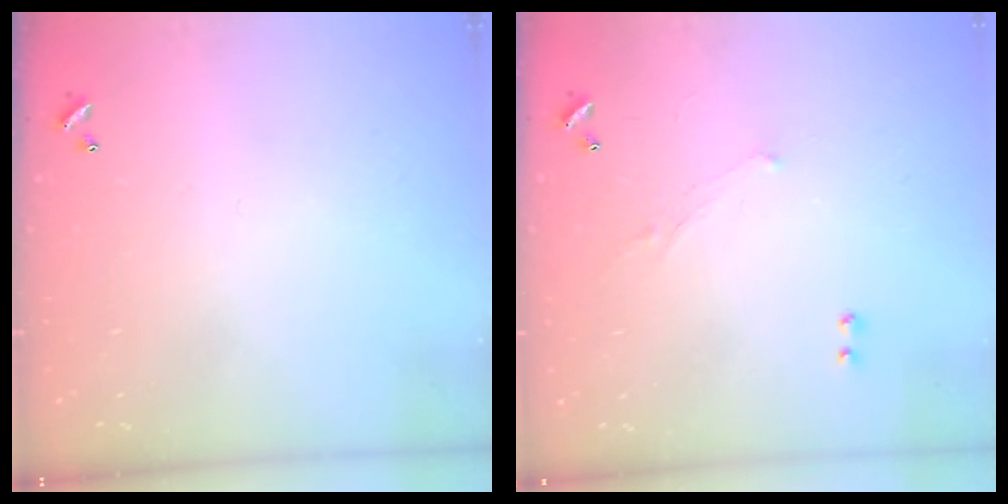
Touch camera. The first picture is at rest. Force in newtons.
{"total": 1.2, "press": 0.8, "slide": 0.9}